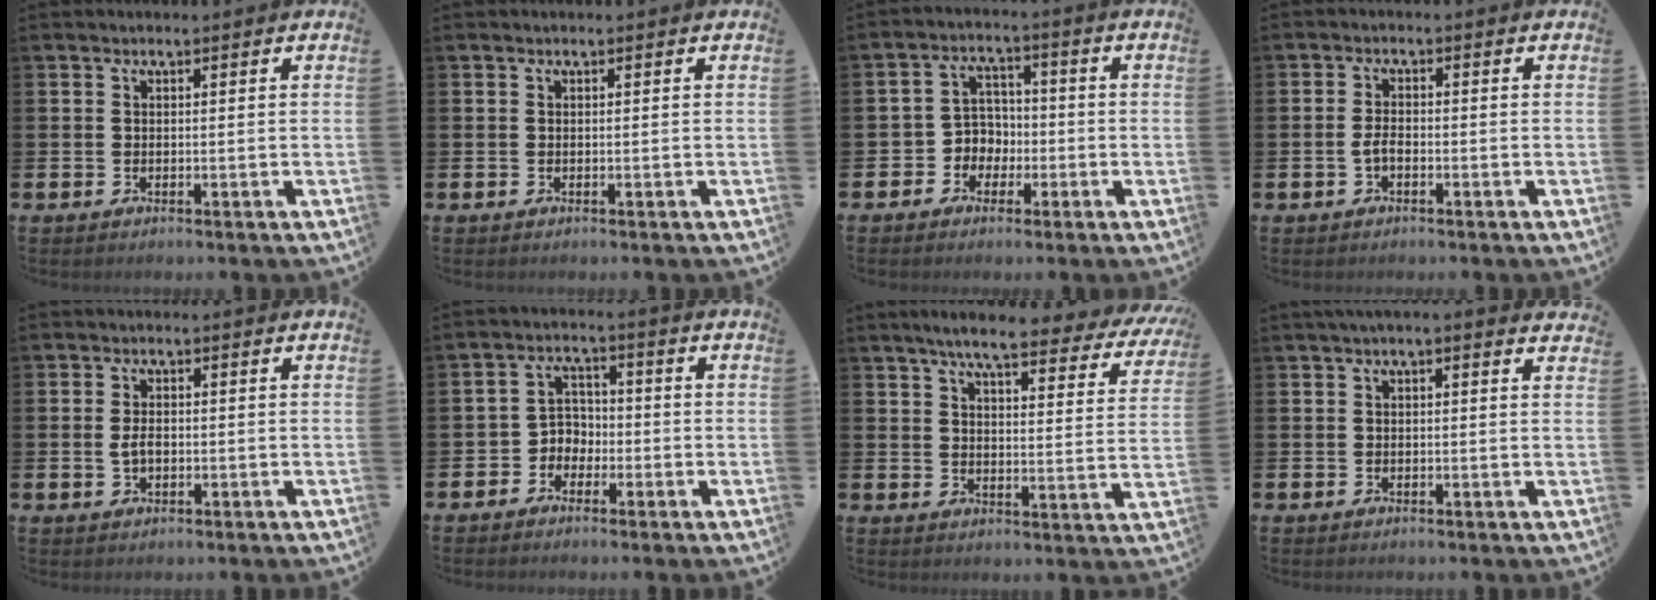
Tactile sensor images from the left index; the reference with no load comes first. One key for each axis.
{"total": 0.0}
{"total": 4.0, "fx": -1.2, "fy": 3.8, "fz": 0.7, "tx": -0.036, "ty": 0.004, "tz": -0.031}
{"total": 1.9, "fx": -0.7, "fy": 1.0, "fz": 1.5, "tx": -0.028, "ty": 0.002, "tz": -0.014}
{"total": 2.2, "fx": -0.2, "fy": 1.4, "fz": 1.8, "tx": -0.027, "ty": 0.002, "tz": -0.007}
{"total": 3.2, "fx": -1.7, "fy": 2.7, "fz": 0.6, "tx": -0.030, "ty": 0.003, "tz": -0.041}
{"total": 7.2, "fx": 6.3, "fy": 1.0, "fz": 3.3, "tx": -0.076, "ty": -0.033, "tz": 0.104}
{"total": 1.1, "fx": 0.9, "fy": 0.0, "fz": 0.7, "tx": -0.012, "ty": 0.003, "tz": 0.015}